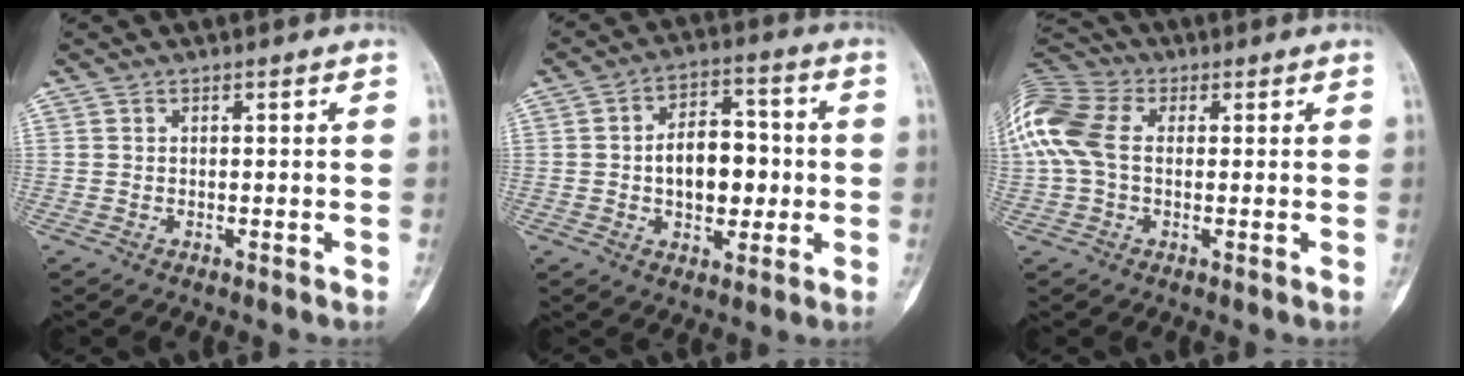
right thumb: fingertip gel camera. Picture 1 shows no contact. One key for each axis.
{"total": 11.6, "fx": -0.5, "fy": 7.3, "fz": 9.0, "tx": -0.104, "ty": 0.021, "tz": -0.010}
{"total": 13.7, "fx": 1.4, "fy": 9.4, "fz": 9.9, "tx": -0.234, "ty": 0.030, "tz": 0.020}